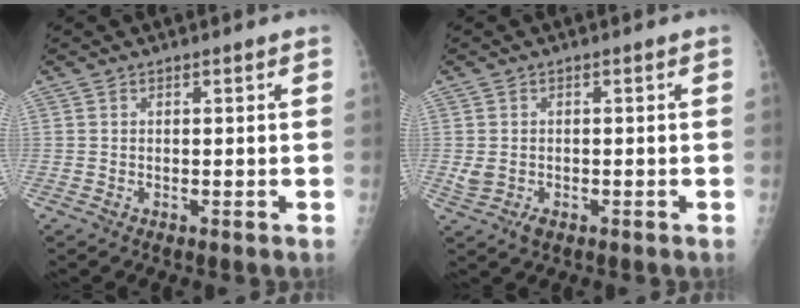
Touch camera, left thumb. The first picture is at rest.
{"total": 2.8, "force": [-0.7, 2.0, 1.8], "torque": [-0.036, 0.005, -0.003]}